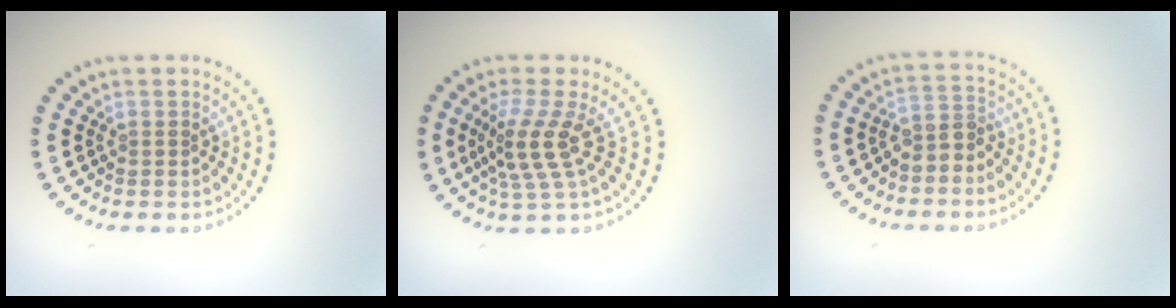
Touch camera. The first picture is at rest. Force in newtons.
{"total": 3.4, "press": 2.6, "slide": 2.2}
{"total": 2.4, "press": 2.0, "slide": 1.4}